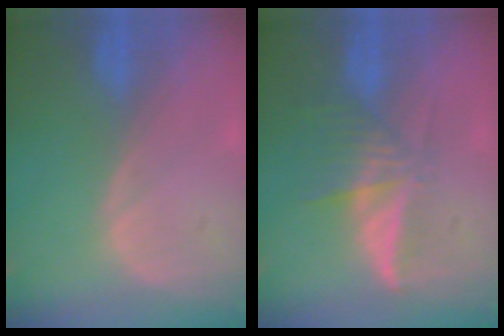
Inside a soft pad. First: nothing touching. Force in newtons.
{"total": 6.2, "press": 5.5, "slide": 2.8}